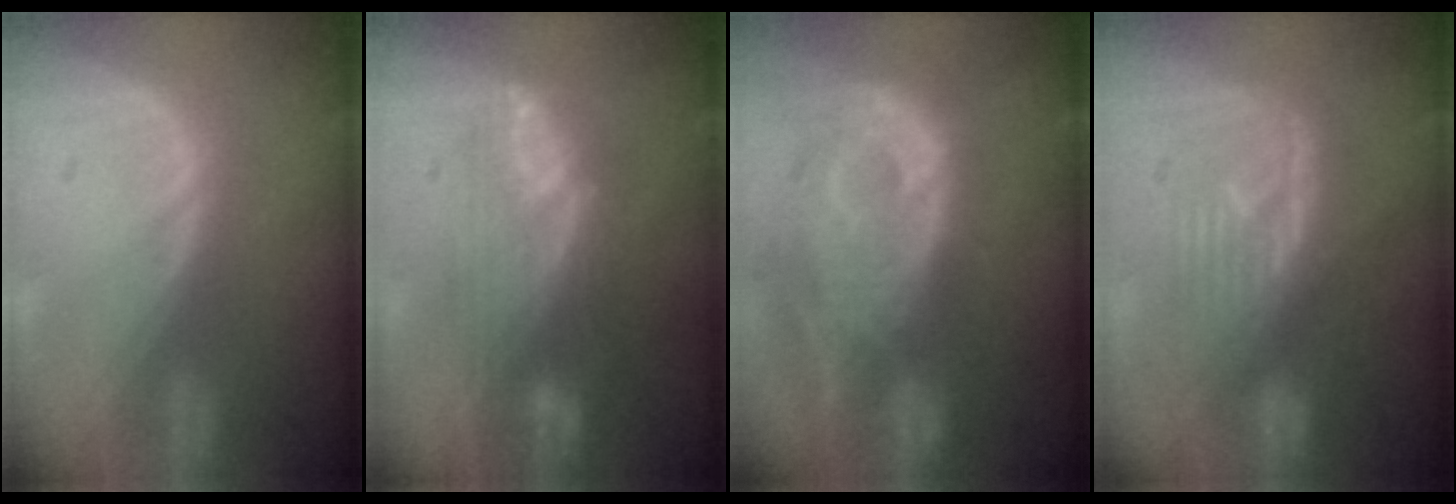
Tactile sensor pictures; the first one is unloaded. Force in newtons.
{"total": 7.5, "press": 7.4, "slide": 1.4}
{"total": 12.2, "press": 10.8, "slide": 5.6}
{"total": 7.9, "press": 7.8, "slide": 1.2}